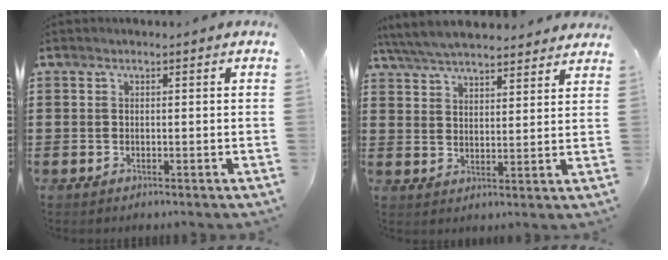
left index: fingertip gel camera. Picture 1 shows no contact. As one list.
[{"total": 6.1, "force": [5.8, 0.7, 1.7], "torque": [-0.054, -0.021, 0.106]}]